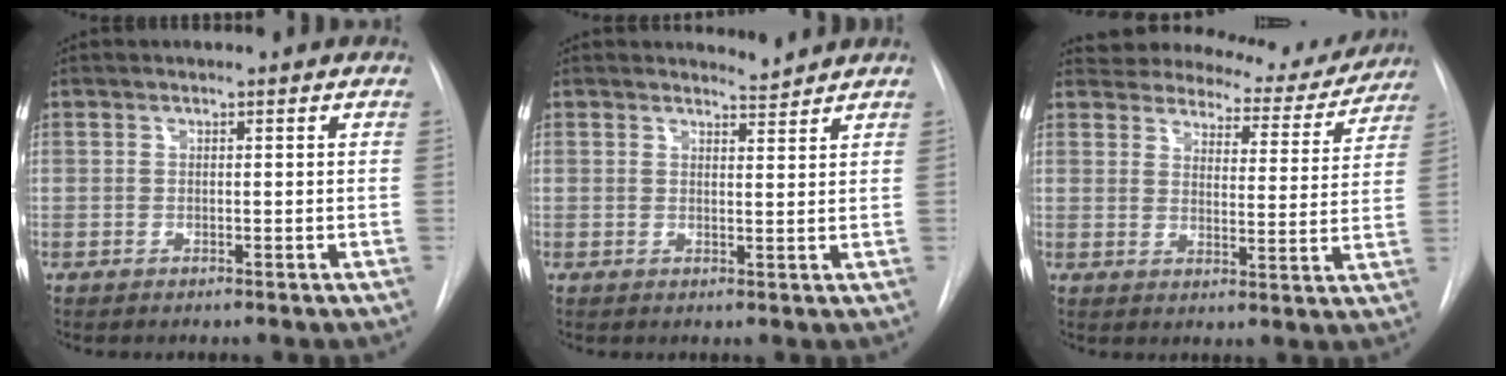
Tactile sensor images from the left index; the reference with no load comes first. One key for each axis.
{"total": 2.1, "fx": 2.0, "fy": -0.3, "fz": -0.5, "tx": -0.002, "ty": -0.013, "tz": 0.031}
{"total": 16.8, "fx": 15.7, "fy": 4.7, "fz": 3.7, "tx": -0.039, "ty": -0.019, "tz": 0.190}